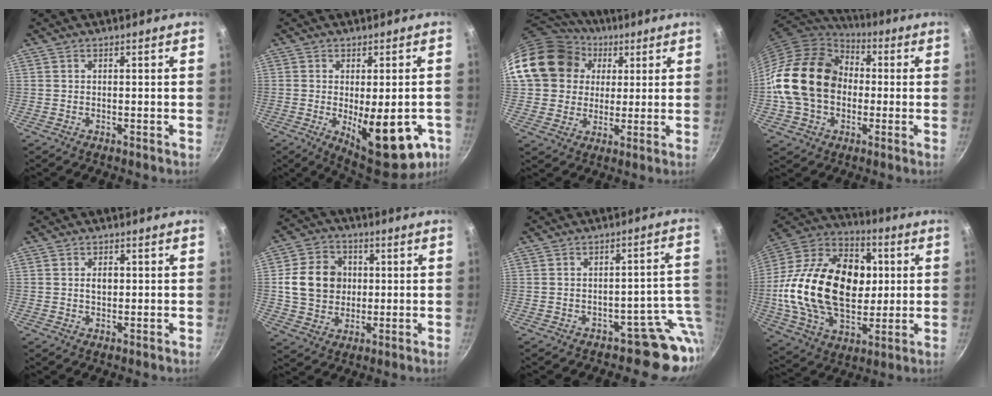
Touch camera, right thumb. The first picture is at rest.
{"total": 17.0, "force": [-5.0, 6.9, 14.7], "torque": [-0.166, -0.015, -0.049]}
{"total": 19.7, "force": [4.9, 16.8, 9.1], "torque": [-0.156, 0.033, 0.087]}
{"total": 19.9, "force": [-0.2, 15.4, 12.5], "torque": [-0.208, 0.038, -0.009]}
{"total": 2.6, "force": [0.2, 1.7, 1.9], "torque": [-0.018, 0.004, 0.004]}
{"total": 12.2, "force": [1.3, 10.4, 6.3], "torque": [-0.084, 0.011, 0.021]}
{"total": 8.3, "force": [-2.8, 6.1, 4.9], "torque": [0.021, 0.035, -0.040]}
{"total": 31.0, "force": [2.1, 20.4, 23.2], "torque": [-0.393, 0.019, 0.032]}